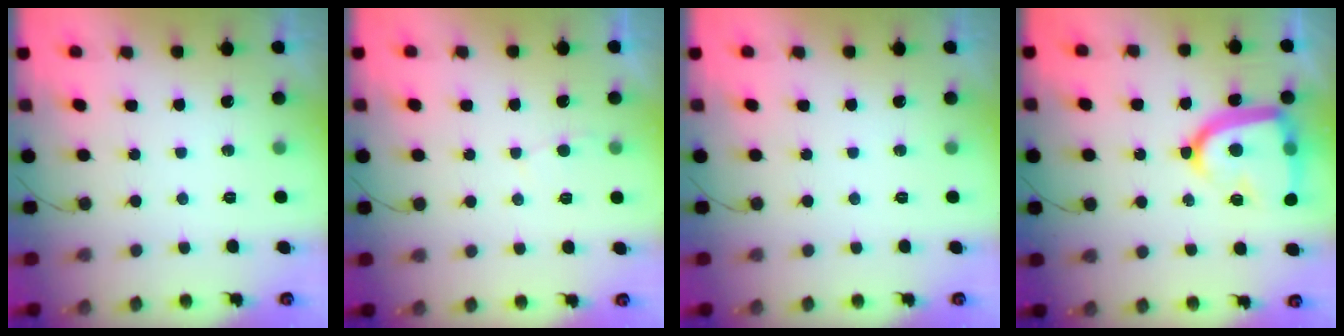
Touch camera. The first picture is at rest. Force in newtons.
{"total": 2.0, "press": 2.0, "slide": 0.2}
{"total": 0.0}
{"total": 19.6, "press": 19.5, "slide": 1.7}